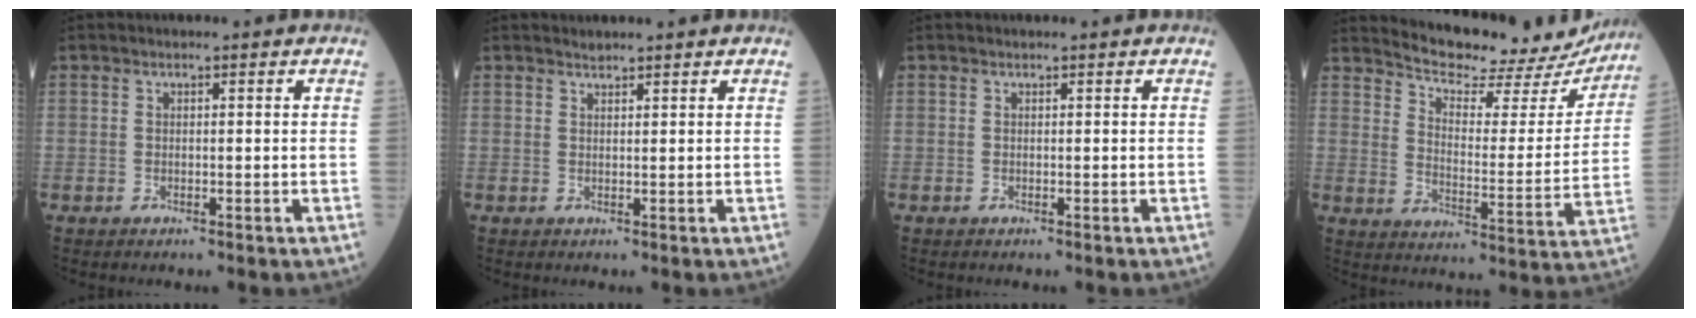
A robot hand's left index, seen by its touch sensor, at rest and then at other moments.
{"total": 1.0, "force": [1.0, -0.1, 0.0], "torque": [-0.009, 0.009, 0.021]}
{"total": 0.0}
{"total": 19.7, "force": [18.7, 3.6, 4.8], "torque": [-0.067, -0.052, 0.234]}